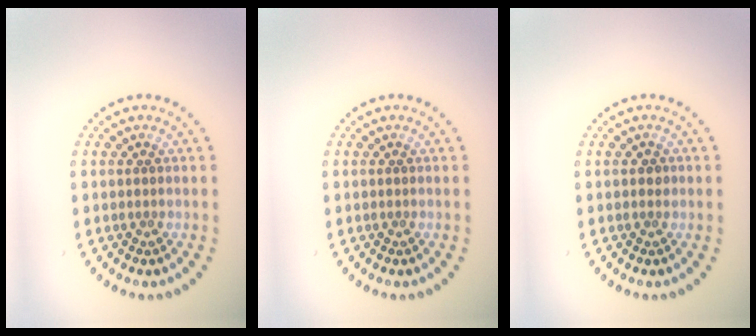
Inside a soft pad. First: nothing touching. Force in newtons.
{"total": 0.0}
{"total": 0.7, "press": 0.7, "slide": 0.1}